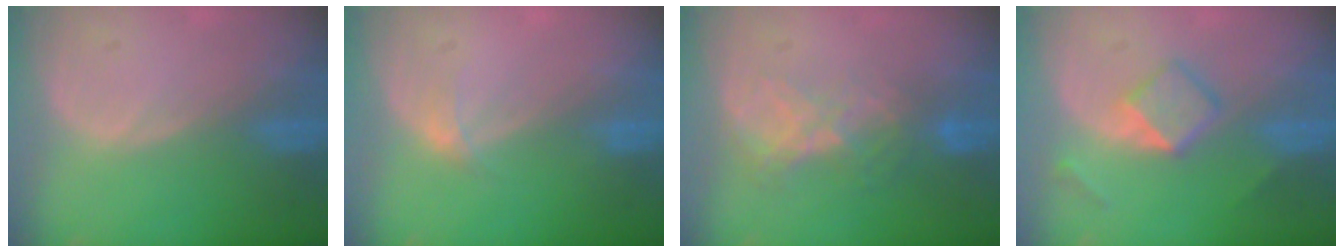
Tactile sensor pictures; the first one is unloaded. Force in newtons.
{"total": 1.2, "press": 1.2, "slide": 0.1}
{"total": 6.4, "press": 5.6, "slide": 3.1}
{"total": 5.3, "press": 4.6, "slide": 2.7}